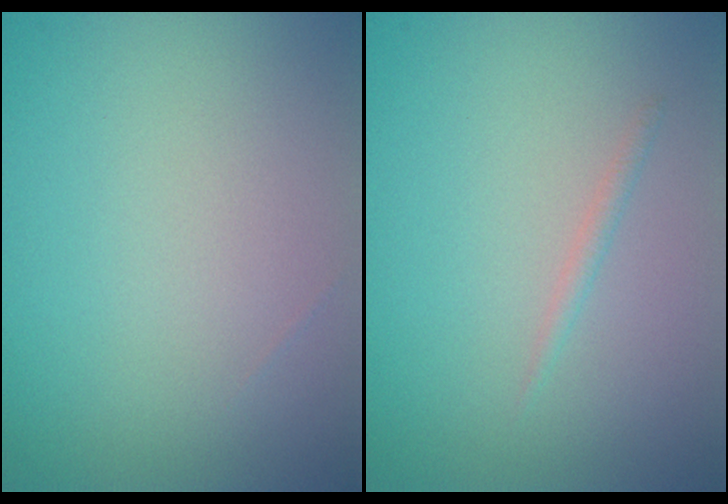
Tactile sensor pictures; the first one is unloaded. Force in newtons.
{"total": 0.7, "press": 0.7, "slide": 0.1}